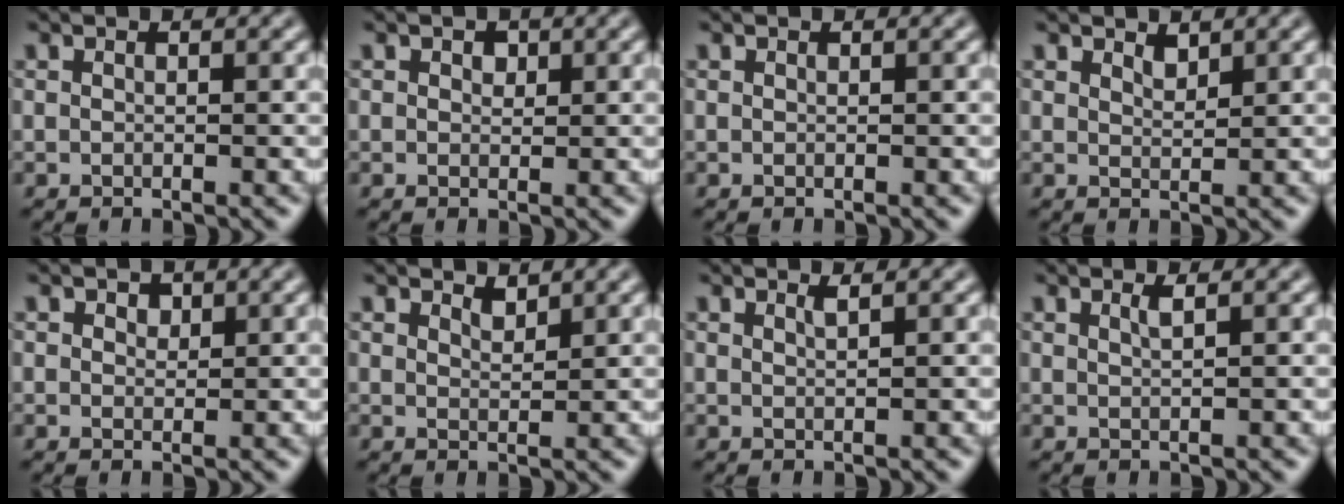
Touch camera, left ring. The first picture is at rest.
{"total": 1.0, "force": [0.5, 0.7, 0.4], "torque": [-0.006, -0.001, 0.006]}
{"total": 0.0}
{"total": 1.1, "force": [1.0, 0.3, 0.4], "torque": [-0.010, 0.000, 0.019]}
{"total": 1.1, "force": [0.7, 0.7, 0.4], "torque": [-0.005, -0.001, 0.008]}
{"total": 1.2, "force": [1.2, 0.2, 0.3], "torque": [-0.010, -0.001, 0.020]}
{"total": 0.8, "force": [0.6, 0.2, 0.5], "torque": [-0.002, 0.001, 0.010]}
{"total": 1.0, "force": [0.6, 0.2, 0.8], "torque": [-0.009, 0.001, 0.008]}